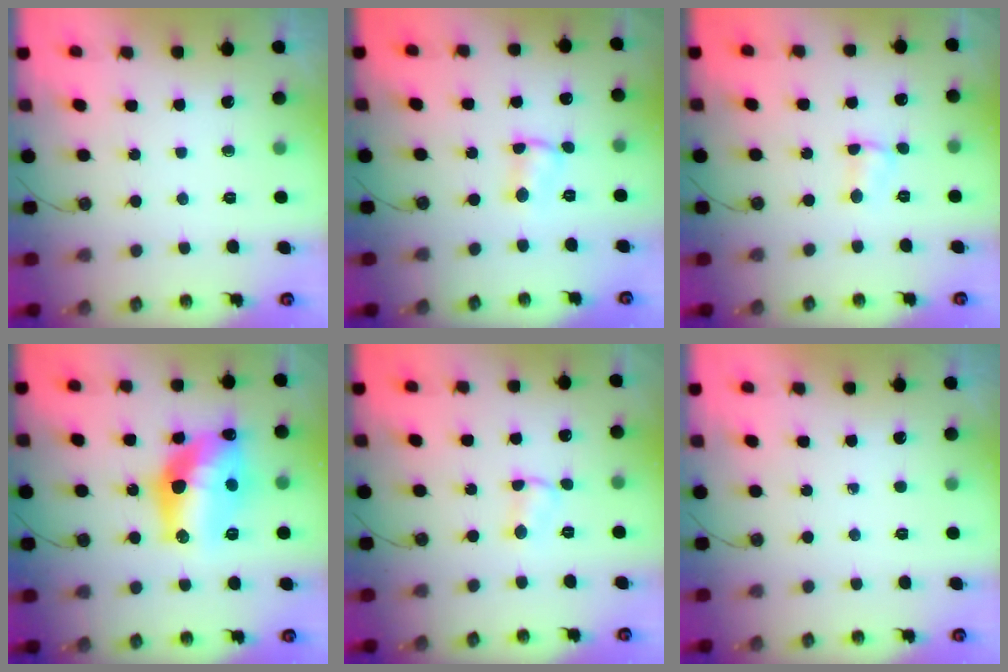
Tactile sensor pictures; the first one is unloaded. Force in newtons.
{"total": 1.9, "press": 1.9, "slide": 0.4}
{"total": 2.8, "press": 2.8, "slide": 0.5}
{"total": 17.0, "press": 17.0, "slide": 1.2}
{"total": 2.8, "press": 2.8, "slide": 0.4}
{"total": 0.0}